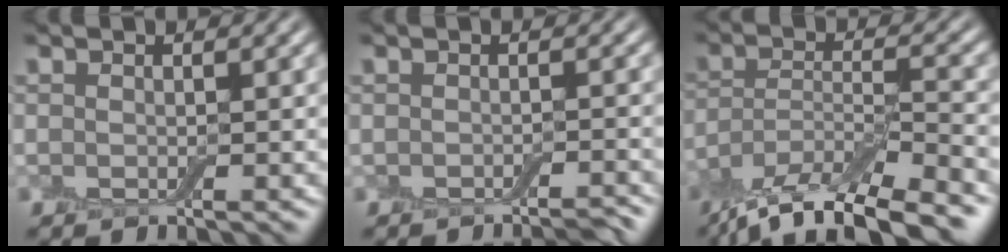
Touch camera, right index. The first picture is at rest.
{"total": 1.6, "force": [-1.4, 0.2, 0.7], "torque": [-0.002, -0.003, -0.021]}
{"total": 11.3, "force": [-9.1, 2.9, 6.0], "torque": [-0.112, -0.014, -0.156]}